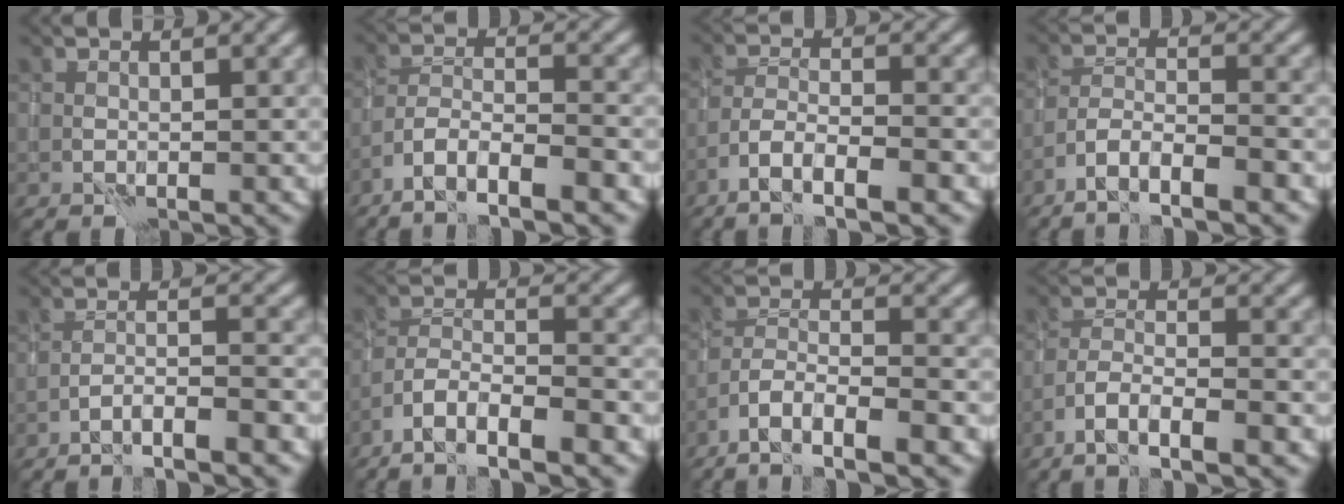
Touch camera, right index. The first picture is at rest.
{"total": 5.9, "force": [-4.3, 1.2, 3.8], "torque": [-0.067, 0.003, -0.079]}
{"total": 5.3, "force": [-3.7, 1.0, 3.7], "torque": [-0.068, 0.004, -0.066]}
{"total": 4.9, "force": [-3.6, 0.7, 3.2], "torque": [-0.056, 0.005, -0.067]}
{"total": 3.7, "force": [-2.7, -0.1, 2.5], "torque": [-0.038, 0.015, -0.050]}
{"total": 6.9, "force": [-5.1, 1.7, 4.4], "torque": [-0.075, 0.004, -0.095]}
{"total": 6.2, "force": [-4.4, 1.4, 4.2], "torque": [-0.072, 0.001, -0.082]}
{"total": 5.1, "force": [-3.5, 0.9, 3.6], "torque": [-0.066, 0.004, -0.063]}